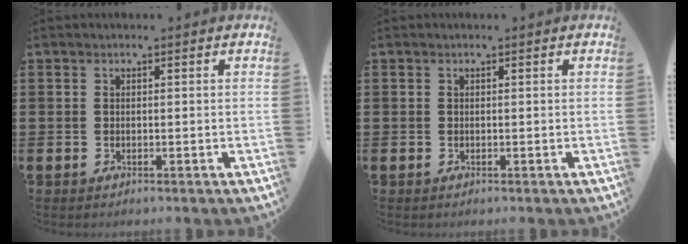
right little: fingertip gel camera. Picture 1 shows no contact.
{"total": 0.0}